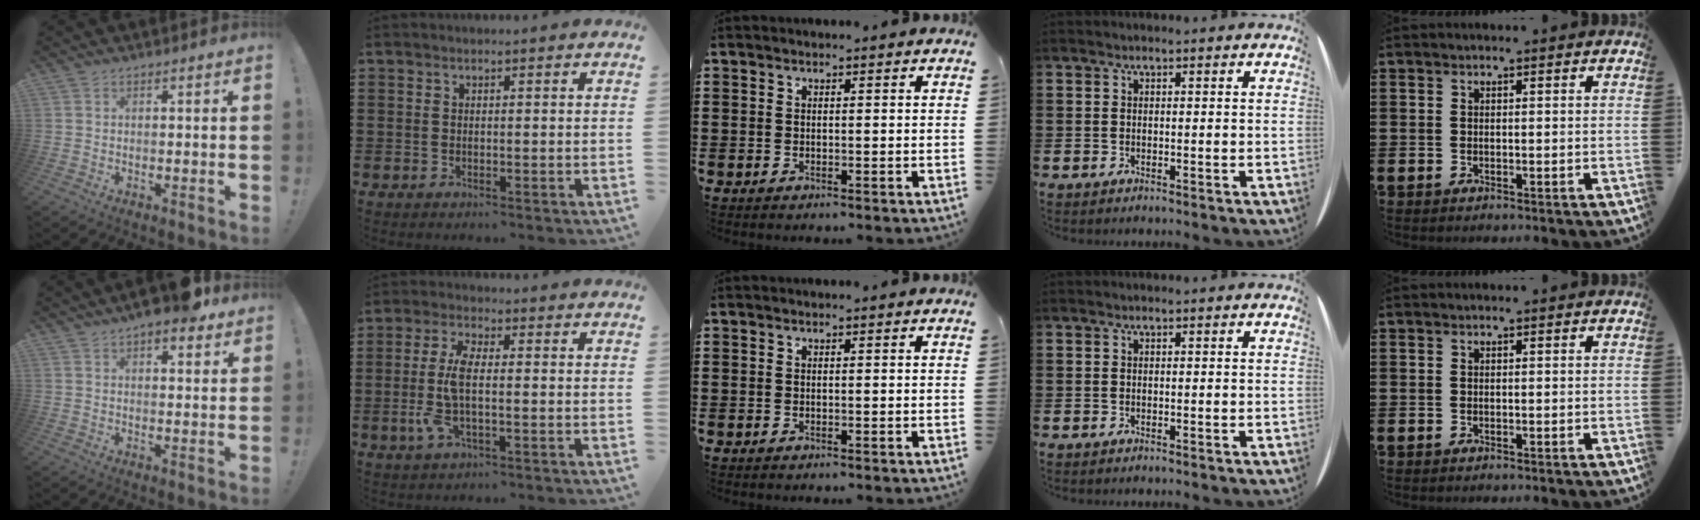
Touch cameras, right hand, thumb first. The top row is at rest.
{"thumb": {"total": 7.9, "force": [6.0, 2.3, 4.7], "torque": [-0.061, -0.031, 0.102]}, "index": {"total": 6.9, "force": [-0.8, 2.5, 6.4], "torque": [-0.148, -0.005, -0.022]}}